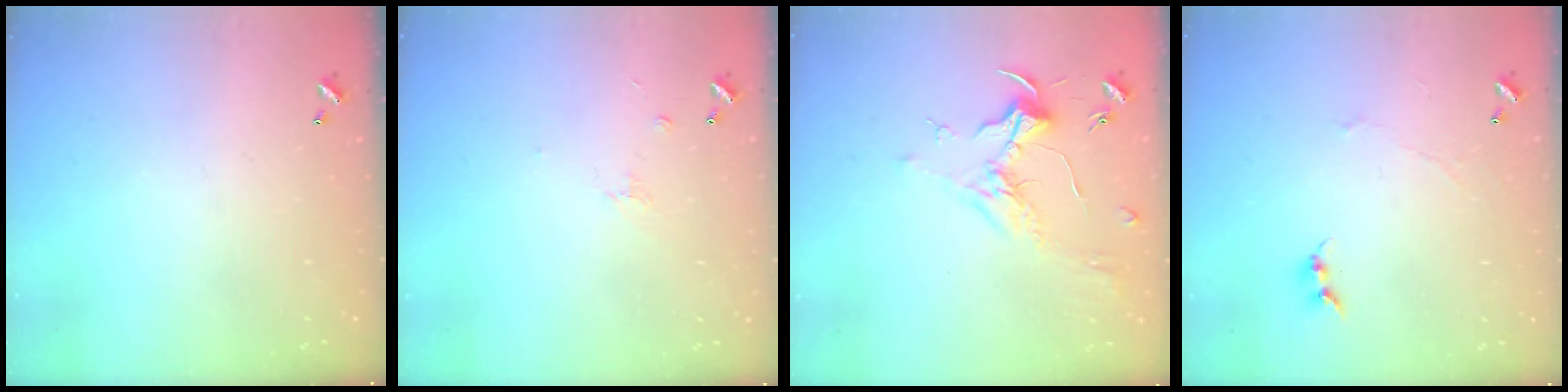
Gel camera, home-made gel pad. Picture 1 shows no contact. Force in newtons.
{"total": 1.2, "press": 1.1, "slide": 0.6}
{"total": 1.8, "press": 1.7, "slide": 0.8}
{"total": 0.7, "press": 0.4, "slide": 0.6}